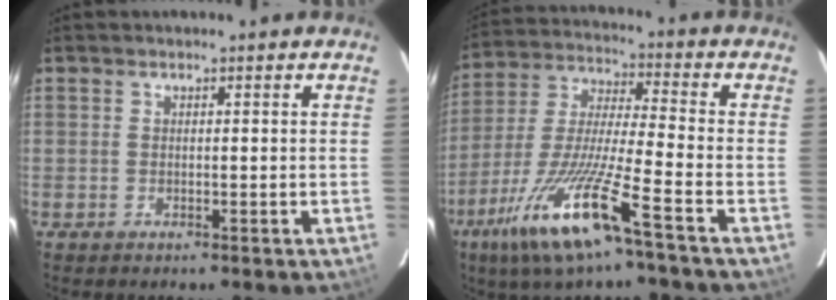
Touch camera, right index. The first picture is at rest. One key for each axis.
{"total": 15.8, "fx": -9.1, "fy": 0.1, "fz": 13.0, "tx": -0.275, "ty": -0.026, "tz": -0.176}